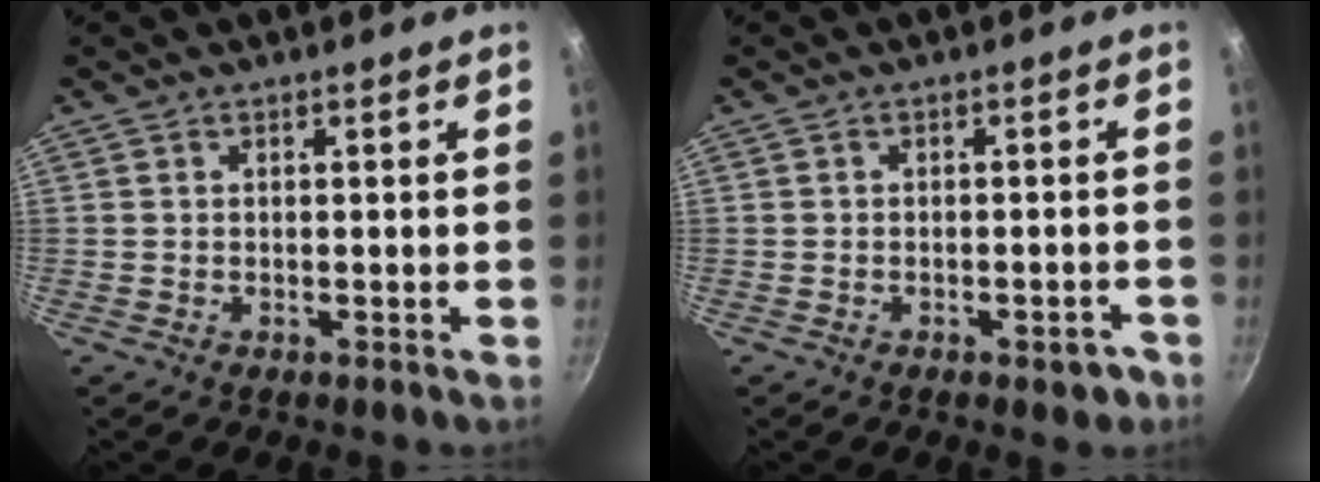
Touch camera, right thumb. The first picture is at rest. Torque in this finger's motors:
{"motor_torque": [0.23, -0.01, -0.11, 0.02, 0.08]}